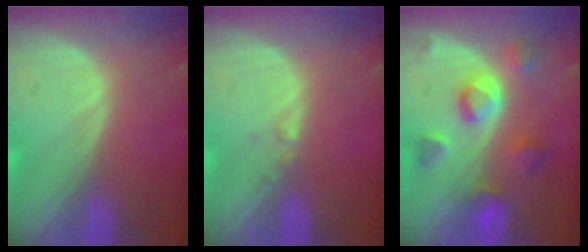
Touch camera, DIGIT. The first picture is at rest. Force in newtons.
{"total": 0.6, "press": 0.6, "slide": 0.2}
{"total": 7.7, "press": 6.9, "slide": 3.4}